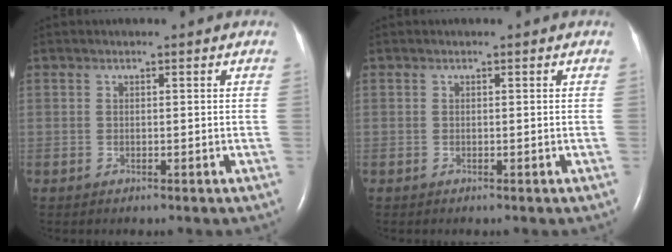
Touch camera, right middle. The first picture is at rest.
{"total": 0.0}